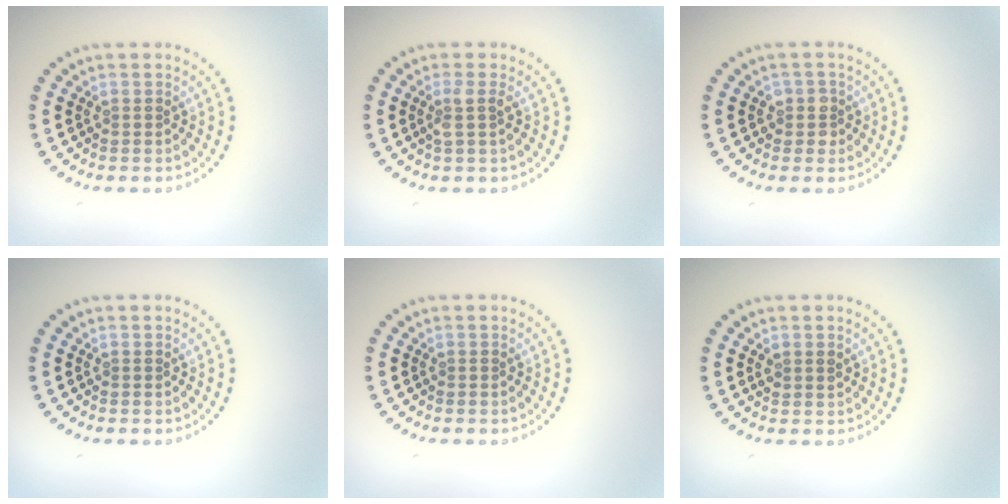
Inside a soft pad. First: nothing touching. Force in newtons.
{"total": 1.6, "press": 1.3, "slide": 0.9}
{"total": 1.5, "press": 1.4, "slide": 0.6}
{"total": 0.0}
{"total": 0.0}
{"total": 1.1, "press": 1.0, "slide": 0.4}